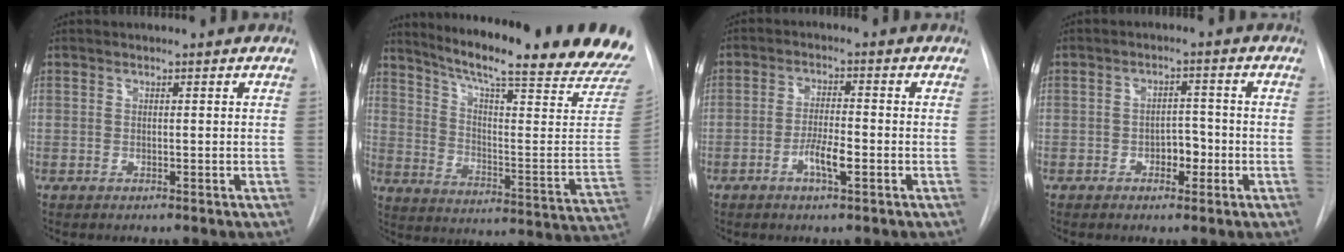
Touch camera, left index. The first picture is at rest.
{"total": 27.7, "force": [23.1, 1.0, 15.2], "torque": [-0.226, -0.103, 0.294]}
{"total": 4.7, "force": [-2.7, 0.7, 3.8], "torque": [-0.071, -0.006, -0.048]}
{"total": 3.6, "force": [-2.1, 1.9, 2.1], "torque": [-0.022, 0.002, -0.032]}